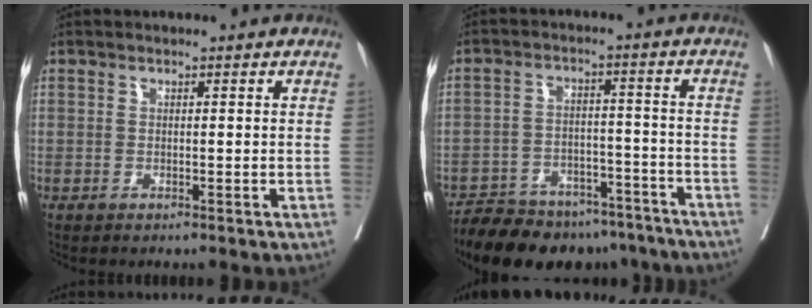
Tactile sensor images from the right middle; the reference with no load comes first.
{"total": 17.8, "force": [-15.0, 7.0, 6.4], "torque": [-0.113, 0.008, -0.212]}